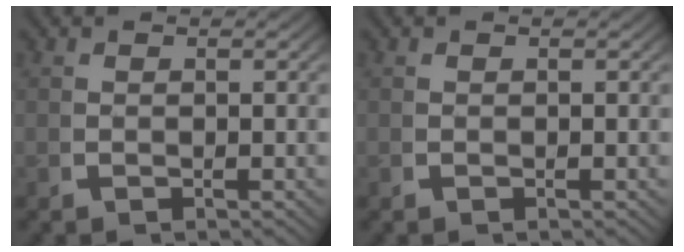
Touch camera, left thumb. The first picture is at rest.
{"total": 0.0}